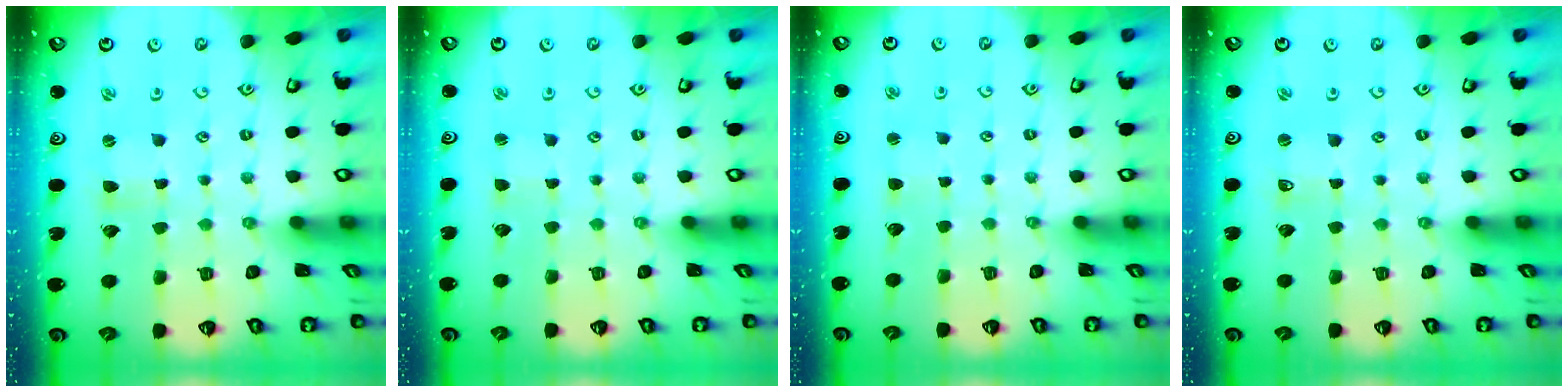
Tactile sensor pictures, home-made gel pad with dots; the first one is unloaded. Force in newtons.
{"total": 1.1, "press": 1.1, "slide": 0.2}
{"total": 1.2, "press": 1.2, "slide": 0.2}
{"total": 0.6, "press": 0.6, "slide": 0.1}